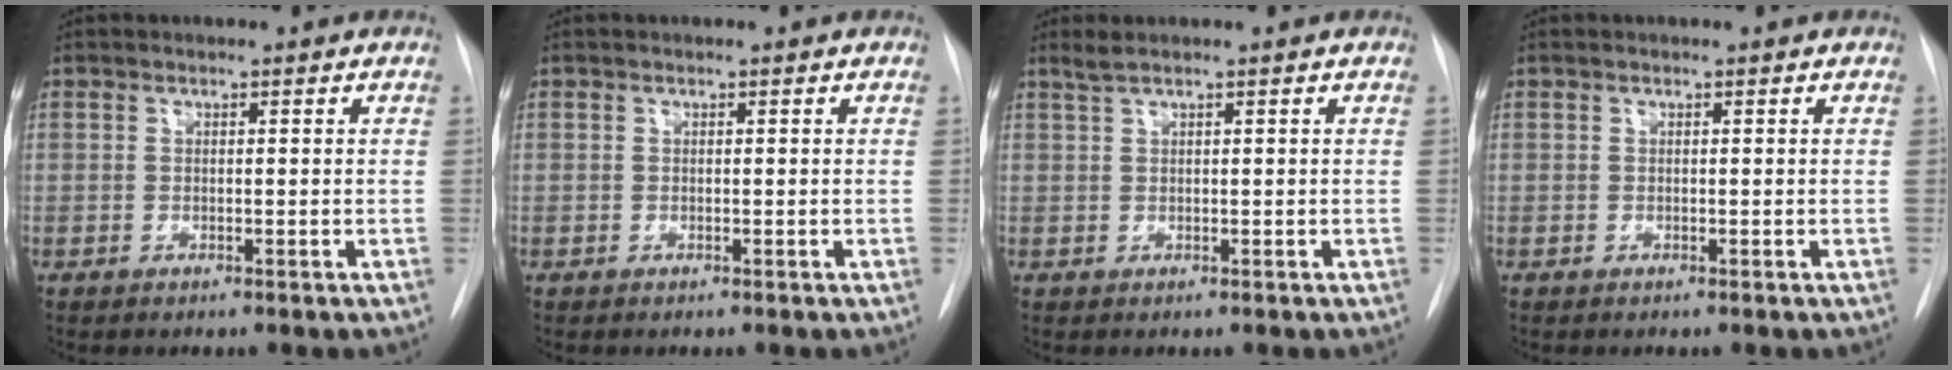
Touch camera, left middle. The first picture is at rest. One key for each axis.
{"total": 0.0}
{"total": 1.4, "fx": 1.0, "fy": -0.1, "fz": 0.9, "tx": -0.026, "ty": 0.015, "tz": 0.024}
{"total": 0.0}